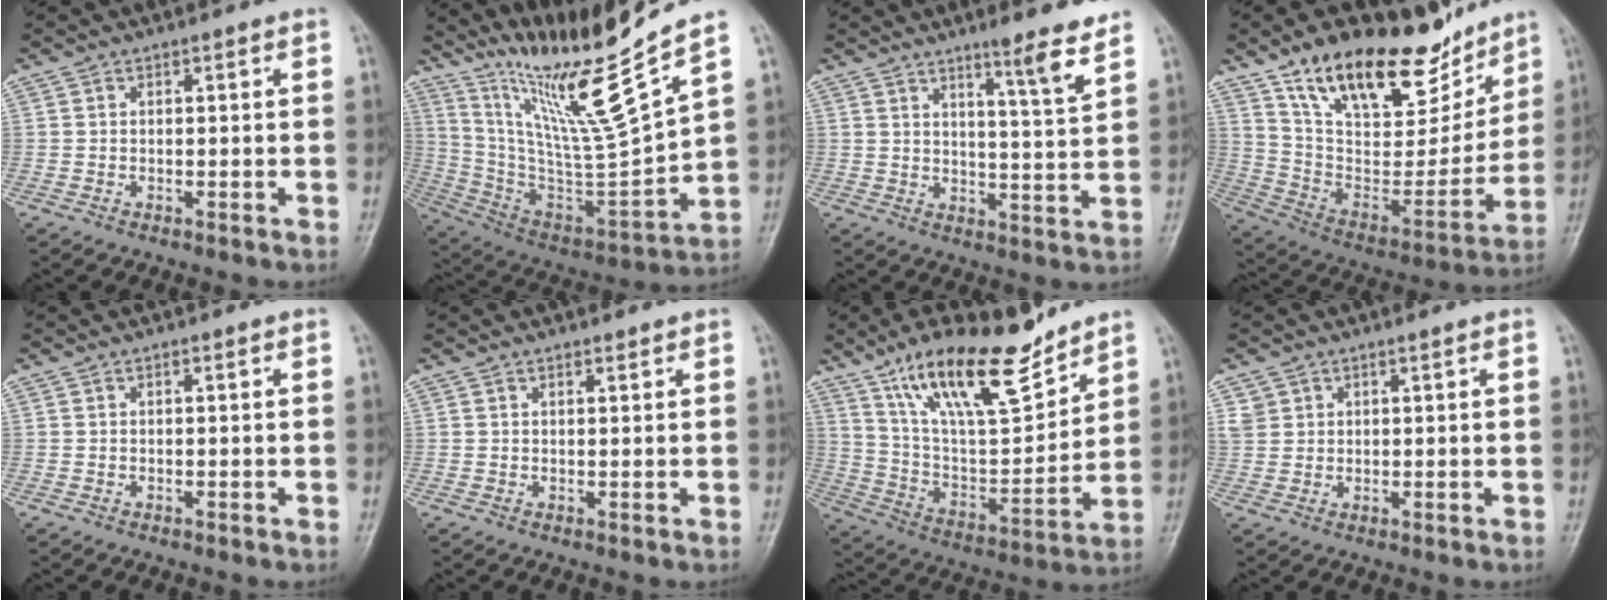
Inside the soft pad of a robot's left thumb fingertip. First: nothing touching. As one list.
[{"total": 20.2, "force": [15.3, -0.6, 13.2], "torque": [-0.204, -0.105, 0.290]}, {"total": 8.1, "force": [5.7, 0.2, 5.7], "torque": [-0.078, -0.044, 0.084]}, {"total": 25.9, "force": [17.4, 11.4, 15.5], "torque": [-0.204, -0.060, 0.295]}, {"total": 0.0}, {"total": 0.8, "force": [0.7, 0.3, 0.2], "torque": [-0.004, -0.007, 0.012]}, {"total": 20.8, "force": [14.5, 6.7, 13.3], "torque": [-0.189, -0.070, 0.260]}, {"total": 2.7, "force": [1.5, 2.2, 0.6], "torque": [0.004, -0.001, 0.030]}]